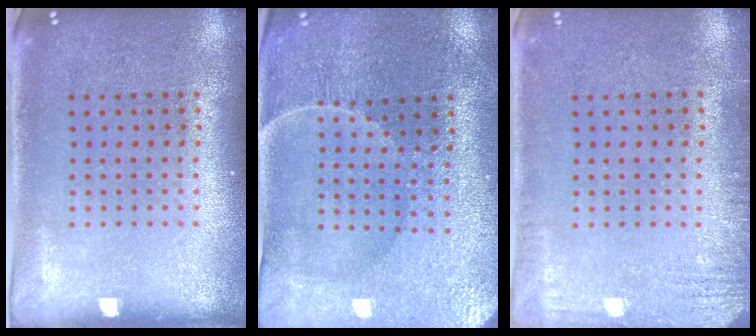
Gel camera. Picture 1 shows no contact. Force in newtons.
{"total": 1.3, "press": 1.2, "slide": 0.3}
{"total": 2.1, "press": 2.1, "slide": 0.2}